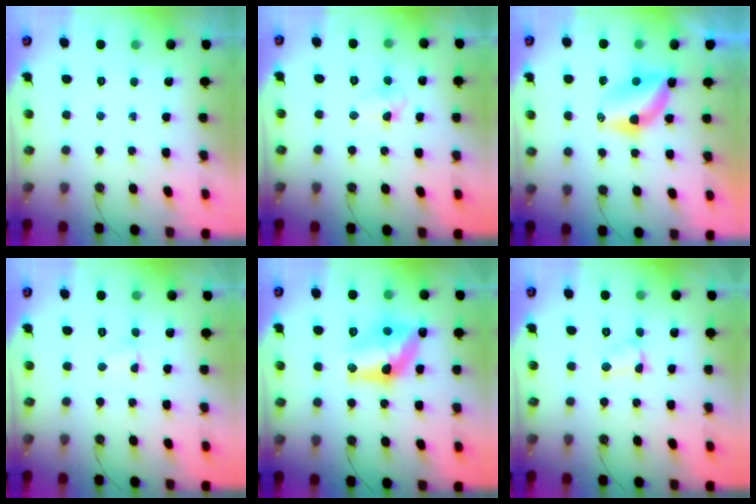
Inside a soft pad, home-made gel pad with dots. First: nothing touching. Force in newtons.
{"total": 5.1, "press": 3.5, "slide": 3.7}
{"total": 7.7, "press": 7.2, "slide": 2.7}
{"total": 1.7, "press": 1.5, "slide": 0.8}
{"total": 13.3, "press": 13.3, "slide": 0.6}
{"total": 3.9, "press": 3.8, "slide": 0.6}